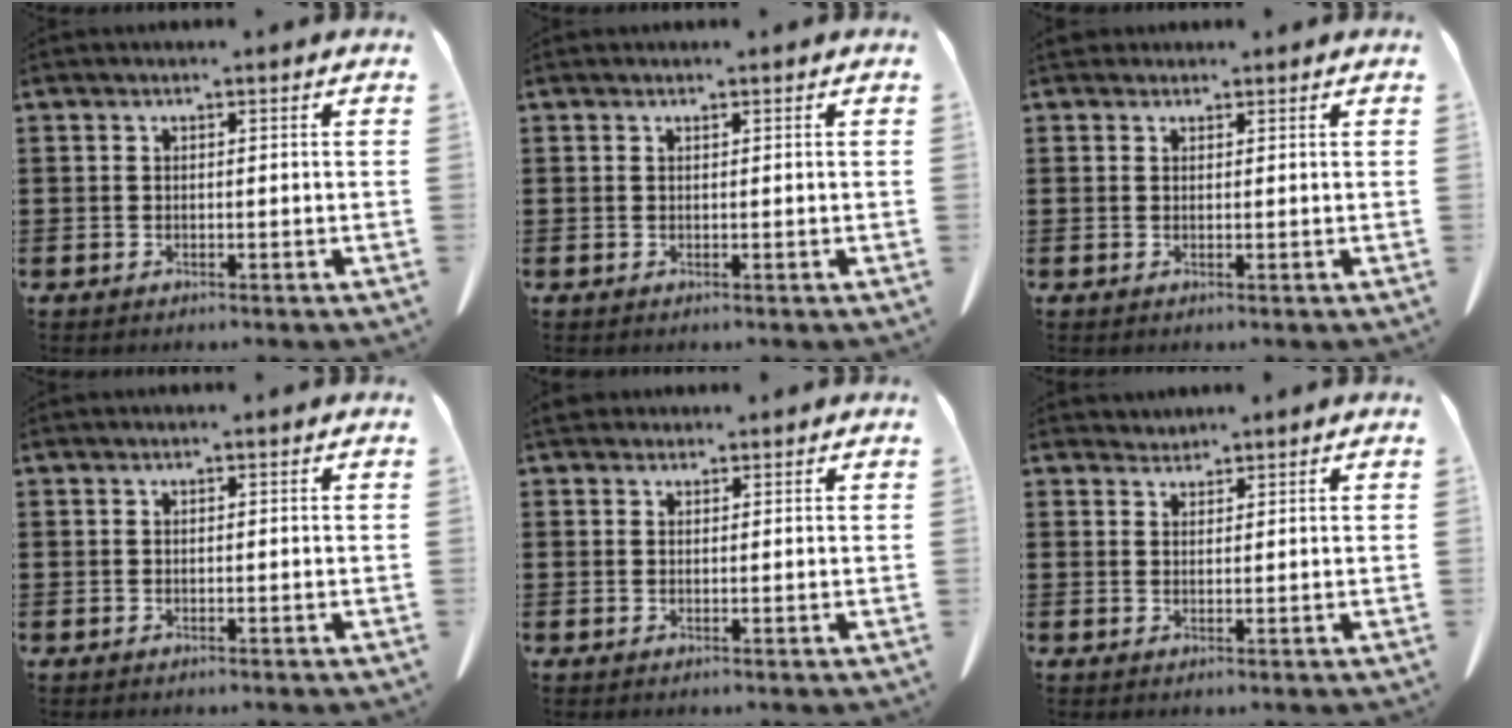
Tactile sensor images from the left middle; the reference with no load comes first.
{"total": 0.0}
{"total": 1.0, "force": [0.9, 0.6, 0.1], "torque": [-0.005, 0.004, 0.017]}
{"total": 0.0}
{"total": 1.5, "force": [1.2, 0.8, 0.3], "torque": [-0.011, 0.006, 0.024]}
{"total": 1.3, "force": [1.3, 0.2, -0.2], "torque": [0.000, 0.003, 0.025]}